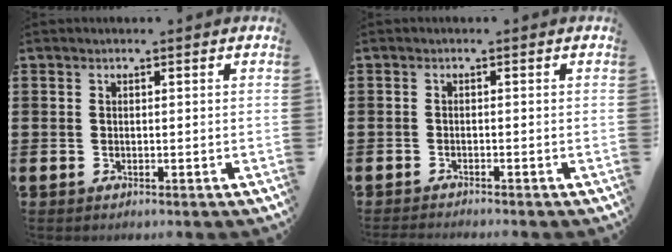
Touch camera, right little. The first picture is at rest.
{"total": 0.8, "force": [-0.8, -0.1, 0.1], "torque": [-0.002, -0.001, -0.016]}